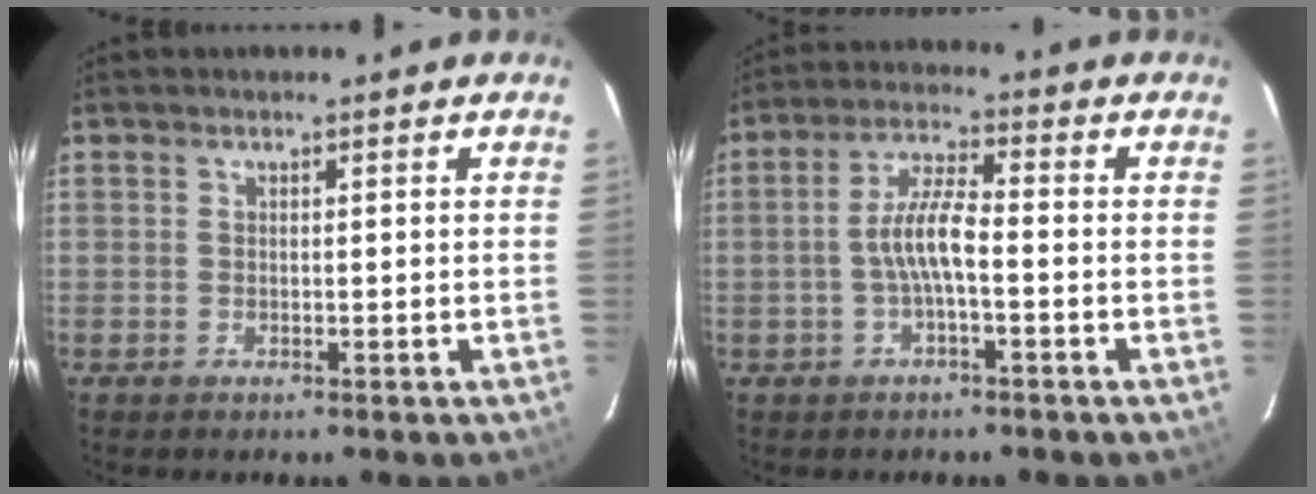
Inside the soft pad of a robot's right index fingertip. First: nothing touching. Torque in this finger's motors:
{"motor_torque": [0.22, -0.08, 0.42, 0.09]}